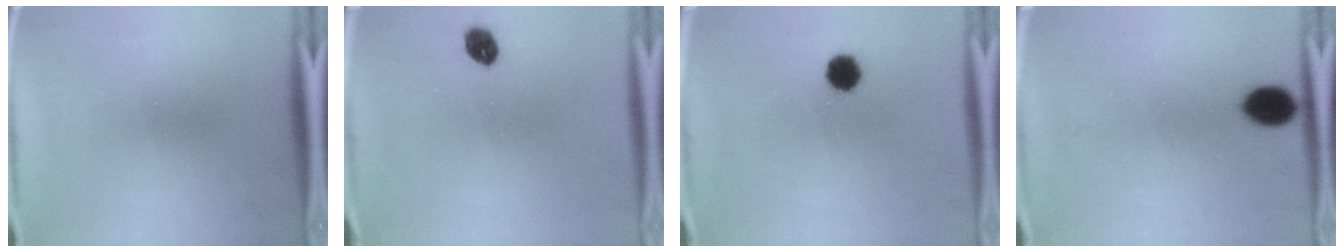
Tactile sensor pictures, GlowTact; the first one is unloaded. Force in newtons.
{"total": 4.0}
{"total": 5.3}
{"total": 6.3}